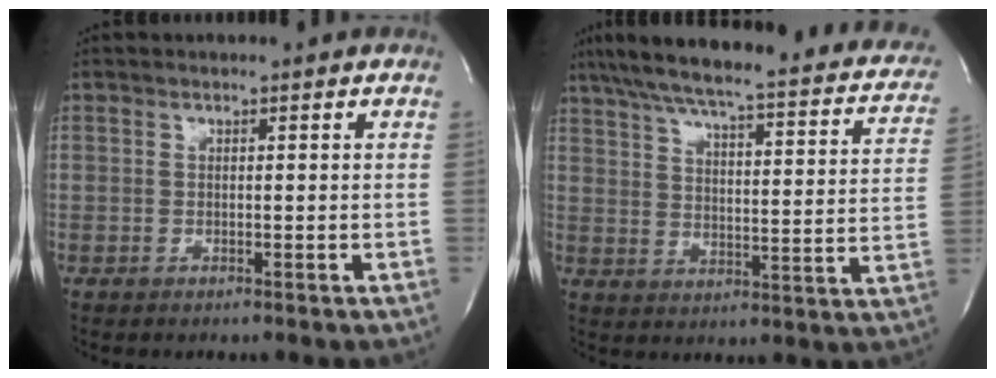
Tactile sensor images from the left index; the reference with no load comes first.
{"total": 30.0, "force": [24.6, 5.7, 16.2], "torque": [-0.249, -0.011, 0.299]}